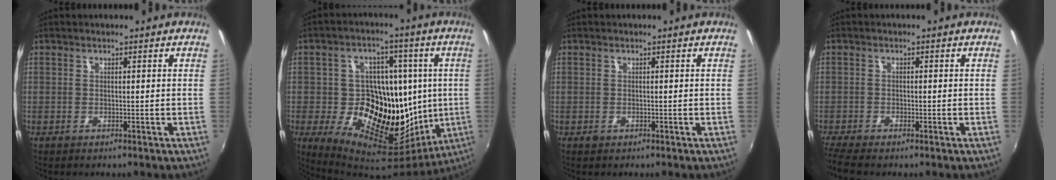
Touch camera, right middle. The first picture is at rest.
{"total": 23.5, "force": [-0.1, 17.0, 16.3], "torque": [-0.289, 0.001, 0.020]}
{"total": 0.6, "force": [-0.3, 0.5, 0.2], "torque": [-0.002, -0.003, -0.006]}
{"total": 4.3, "force": [-3.5, 0.8, 2.3], "torque": [-0.063, -0.017, -0.067]}